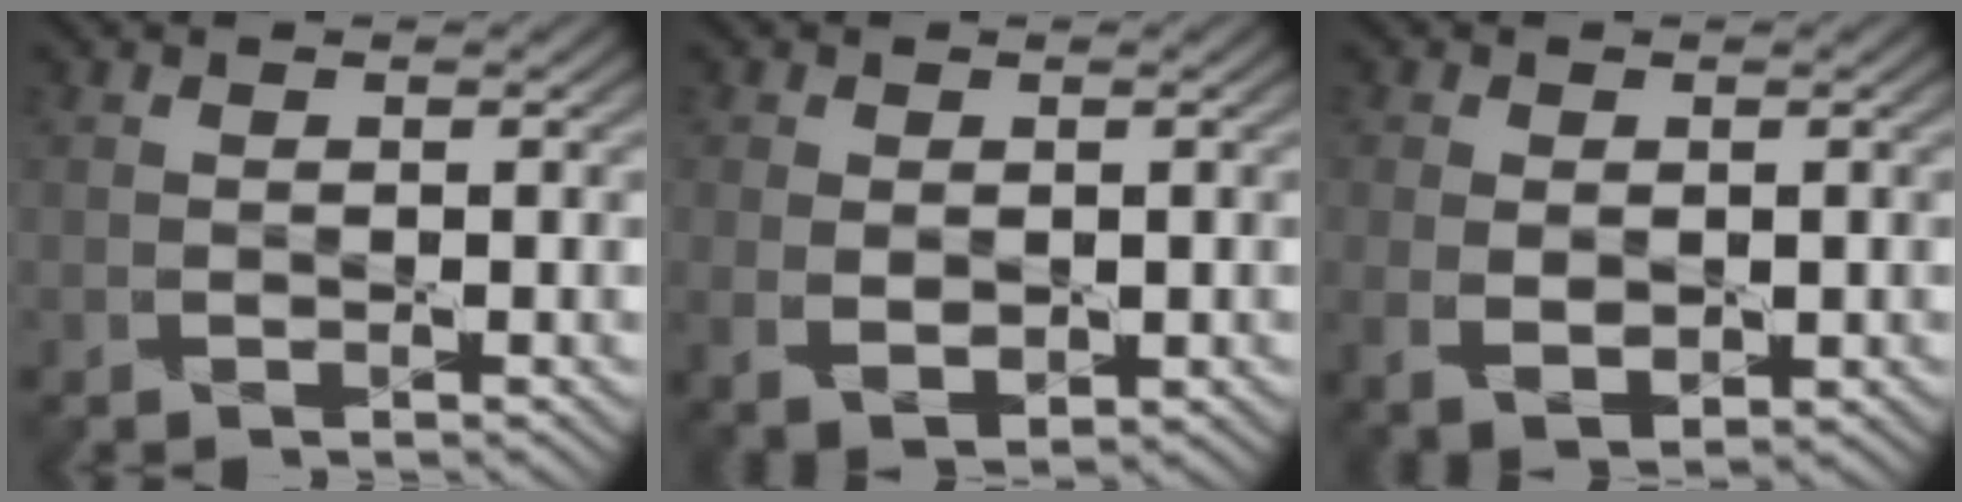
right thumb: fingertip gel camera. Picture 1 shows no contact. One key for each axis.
{"total": 3.5, "fx": -0.3, "fy": 2.4, "fz": 2.6, "tx": -0.060, "ty": -0.011, "tz": 0.000}
{"total": 4.2, "fx": -0.6, "fy": 2.7, "fz": 3.1, "tx": -0.074, "ty": -0.015, "tz": -0.004}